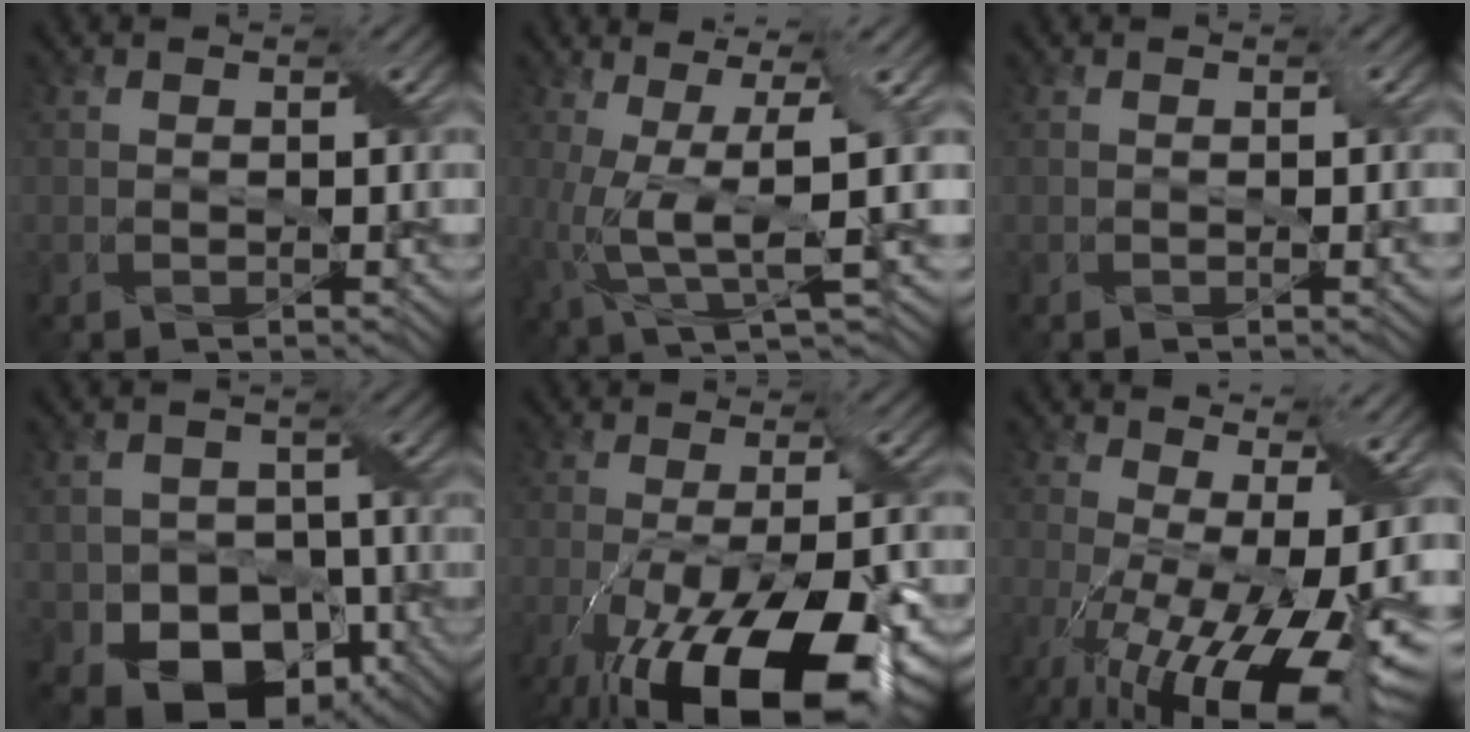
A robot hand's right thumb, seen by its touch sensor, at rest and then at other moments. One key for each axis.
{"total": 9.6, "fx": -0.7, "fy": 2.4, "fz": 9.3, "tx": -0.189, "ty": 0.002, "tz": -0.002}
{"total": 0.9, "fx": 0.0, "fy": 0.2, "fz": 0.9, "tx": -0.012, "ty": 0.004, "tz": 0.000}
{"total": 10.4, "fx": -4.9, "fy": 7.5, "fz": 5.4, "tx": -0.086, "ty": -0.030, "tz": -0.081}
{"total": 18.6, "fx": -9.6, "fy": 7.4, "fz": 14.2, "tx": -0.260, "ty": -0.038, "tz": -0.148}
{"total": 16.8, "fx": -4.3, "fy": 7.4, "fz": 14.5, "tx": -0.251, "ty": -0.046, "tz": -0.050}